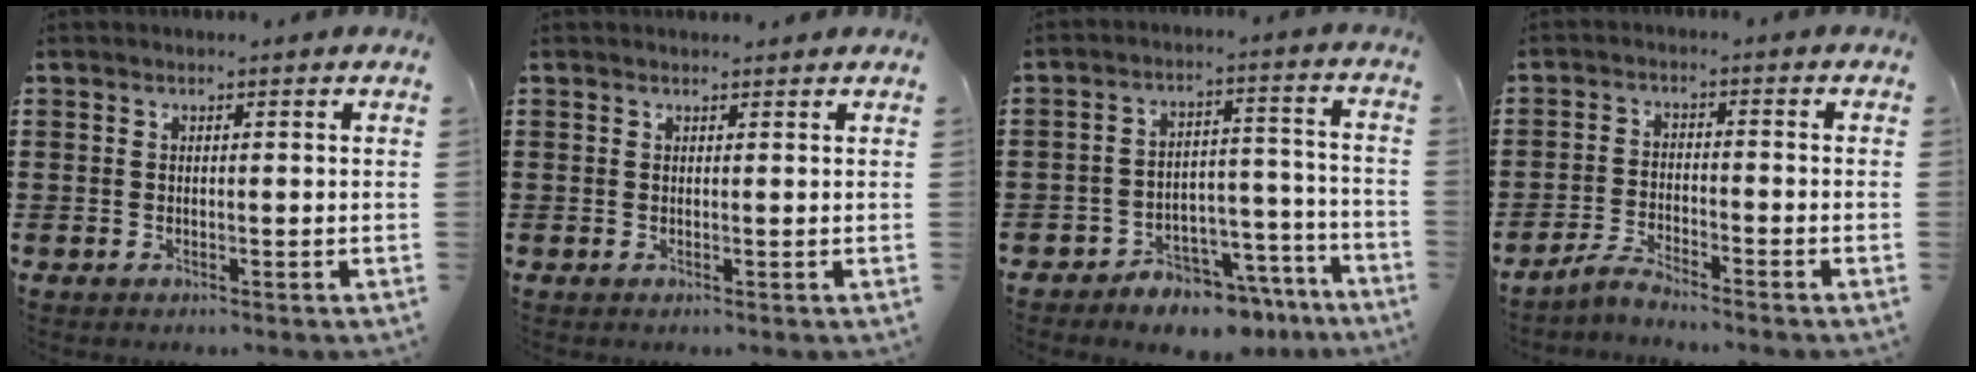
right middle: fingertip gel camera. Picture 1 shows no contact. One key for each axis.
{"total": 0.7, "fx": 0.7, "fy": 0.1, "fz": 0.0, "tx": 0.005, "ty": -0.002, "tz": 0.012}
{"total": 6.4, "fx": -6.1, "fy": 1.6, "fz": 0.9, "tx": -0.013, "ty": 0.025, "tz": -0.117}
{"total": 3.1, "fx": -2.9, "fy": 0.0, "fz": 1.0, "tx": -0.036, "ty": -0.001, "tz": -0.062}